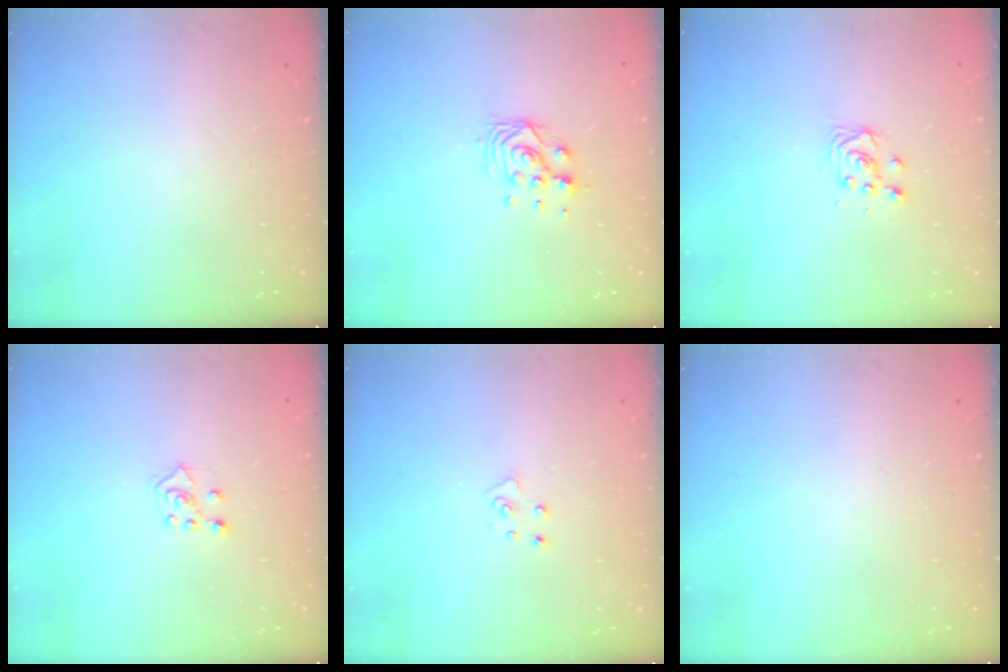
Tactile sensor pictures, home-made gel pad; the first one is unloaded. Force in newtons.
{"total": 6.1, "press": 6.1, "slide": 0.9}
{"total": 3.8, "press": 3.7, "slide": 0.4}
{"total": 5.0, "press": 4.9, "slide": 0.8}
{"total": 4.0, "press": 4.0, "slide": 0.3}
{"total": 0.0}